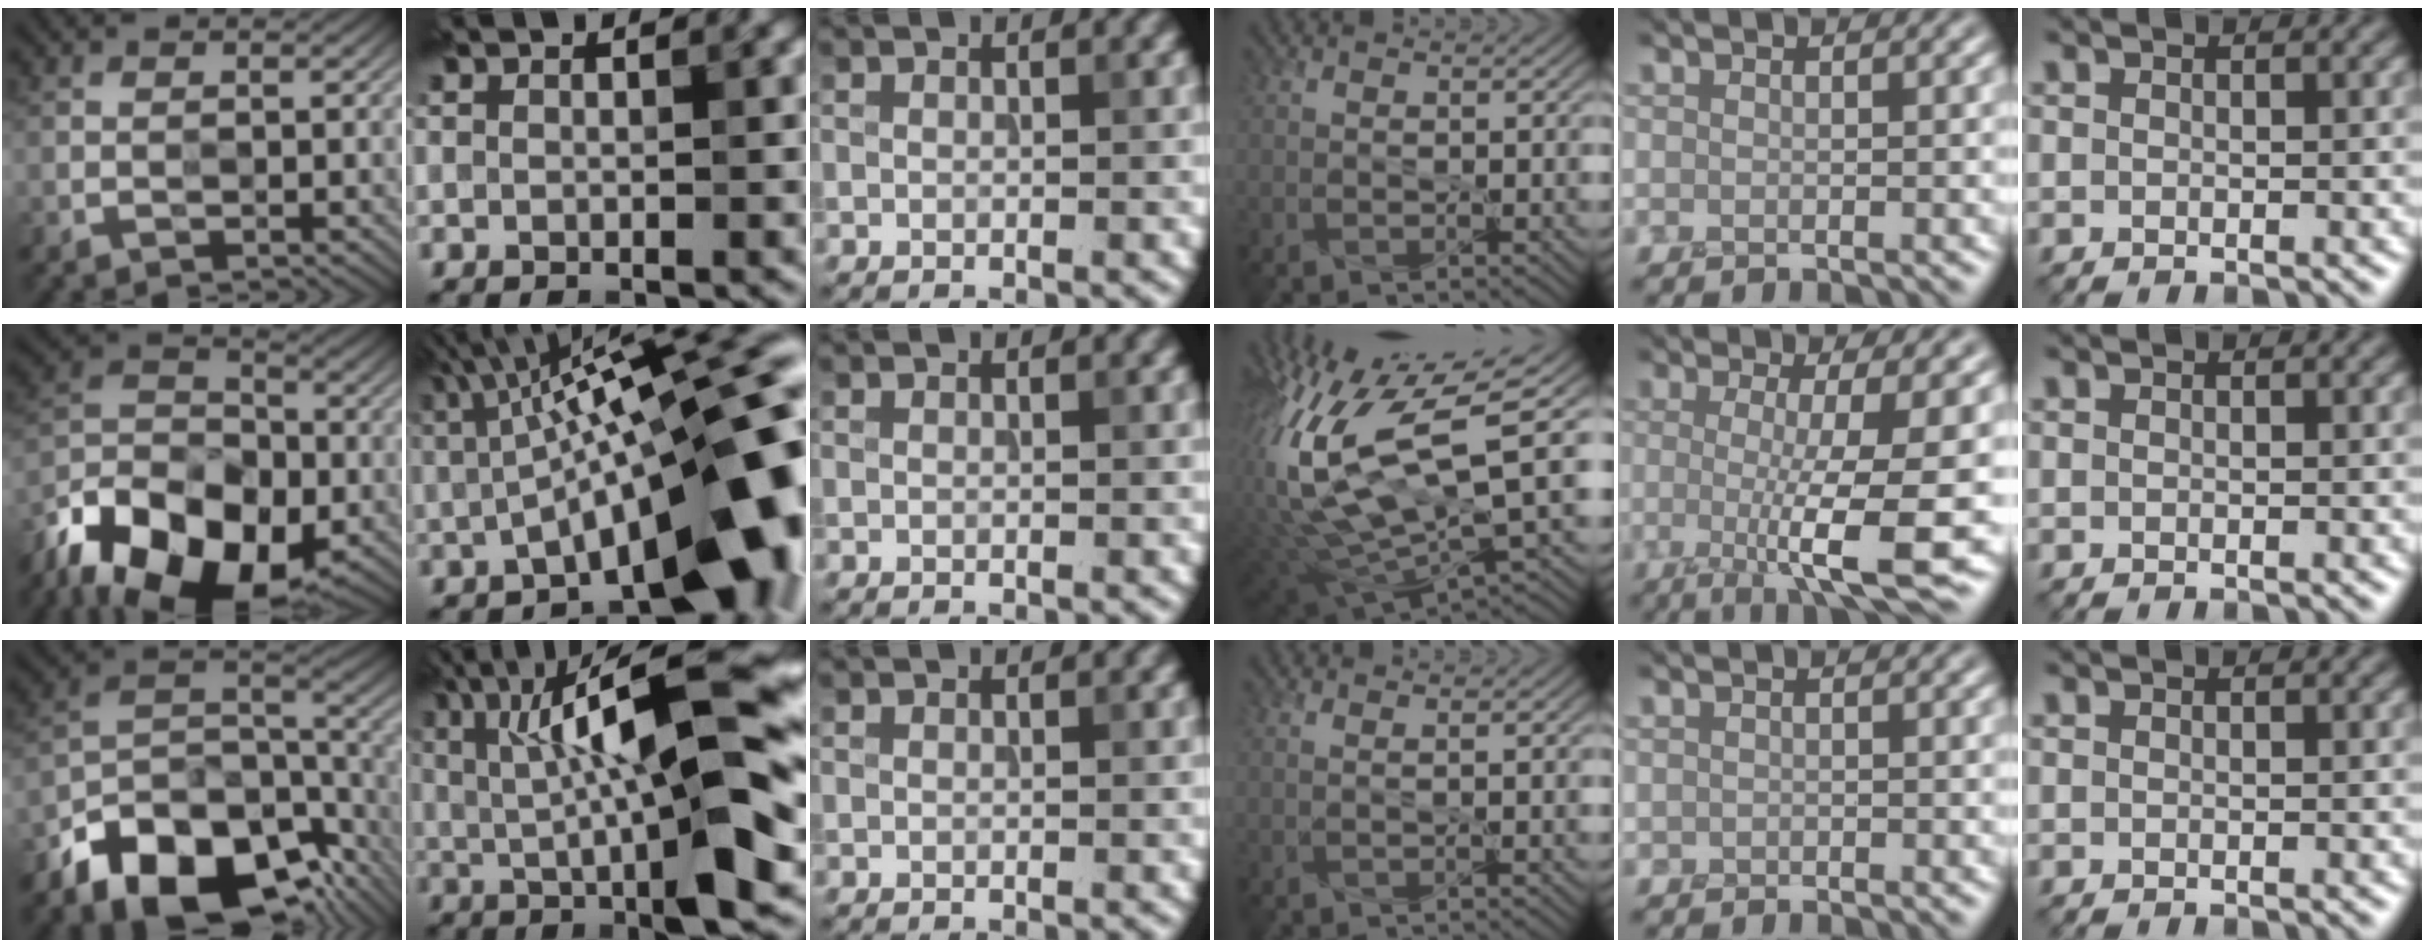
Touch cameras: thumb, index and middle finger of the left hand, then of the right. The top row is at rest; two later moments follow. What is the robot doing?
{"motion": "peel", "object": "tape"}